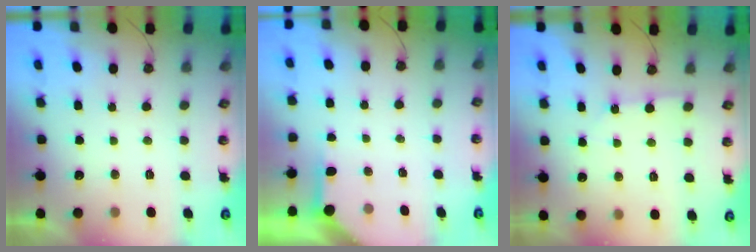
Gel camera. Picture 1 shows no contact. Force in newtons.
{"total": 3.9, "press": 3.9, "slide": 0.5}
{"total": 3.2, "press": 3.1, "slide": 0.5}